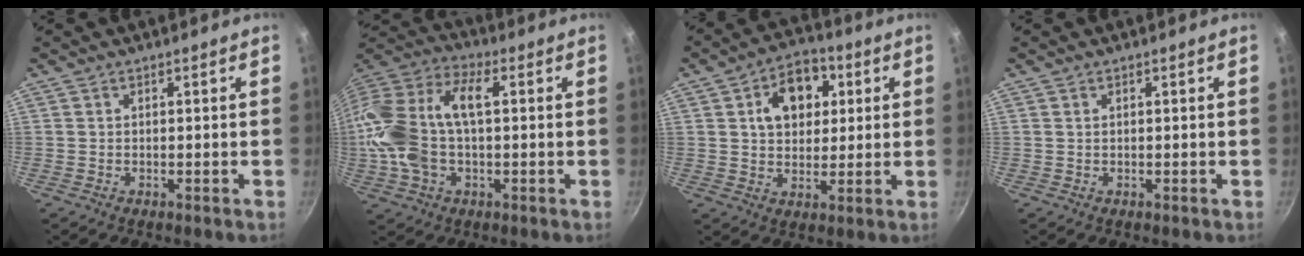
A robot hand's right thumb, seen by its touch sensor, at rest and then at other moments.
{"total": 20.2, "force": [0.4, 11.7, 16.5], "torque": [-0.334, 0.032, -0.007]}
{"total": 11.5, "force": [3.3, 8.1, 7.4], "torque": [-0.074, 0.003, 0.043]}
{"total": 0.0}